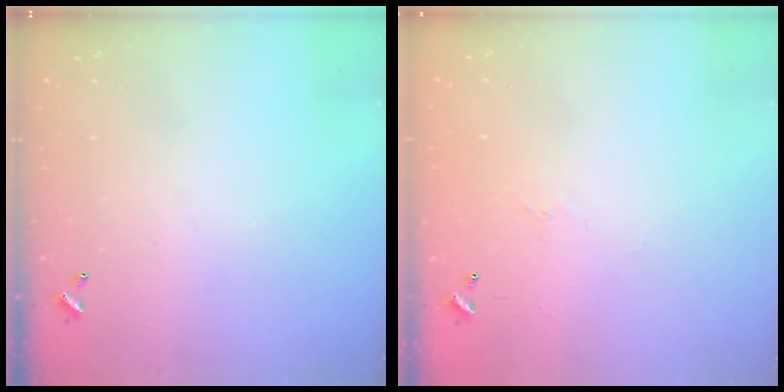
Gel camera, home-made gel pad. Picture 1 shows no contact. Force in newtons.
{"total": 6.6, "press": 6.6, "slide": 0.8}